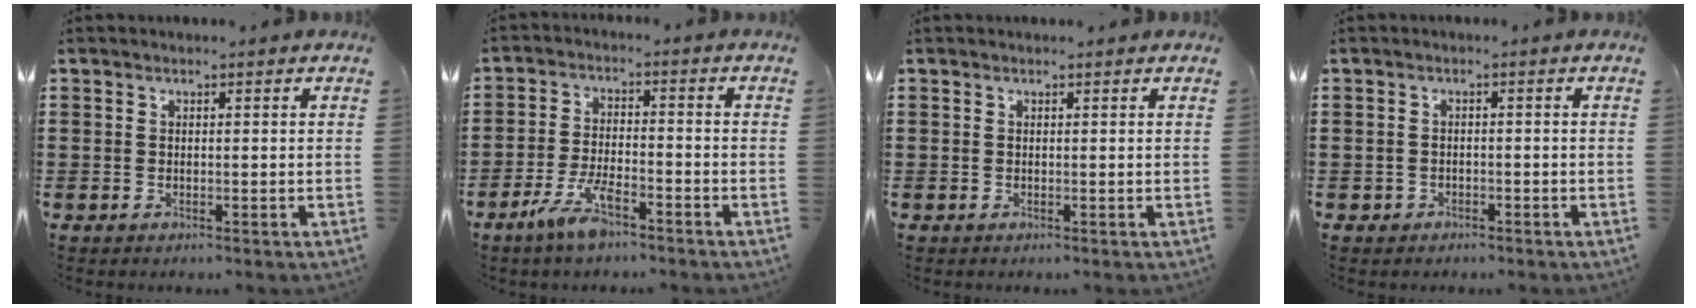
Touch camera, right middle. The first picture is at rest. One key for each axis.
{"total": 6.1, "fx": -4.0, "fy": 1.6, "fz": 4.3, "tx": -0.098, "ty": -0.001, "tz": -0.078}
{"total": 0.0}
{"total": 0.9, "fx": -0.7, "fy": 0.4, "fz": 0.1, "tx": -0.004, "ty": 0.000, "tz": -0.017}